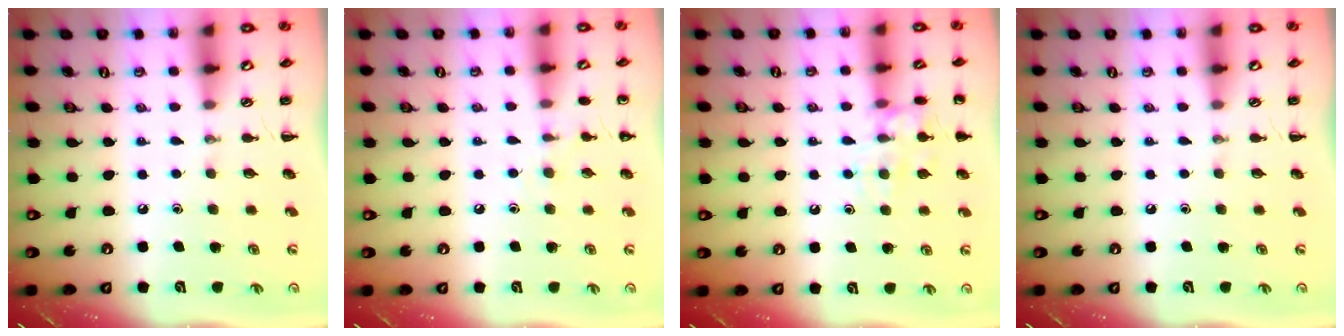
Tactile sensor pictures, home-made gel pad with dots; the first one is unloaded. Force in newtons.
{"total": 6.0, "press": 5.7, "slide": 1.9}
{"total": 11.1, "press": 11.1, "slide": 0.5}
{"total": 0.0}